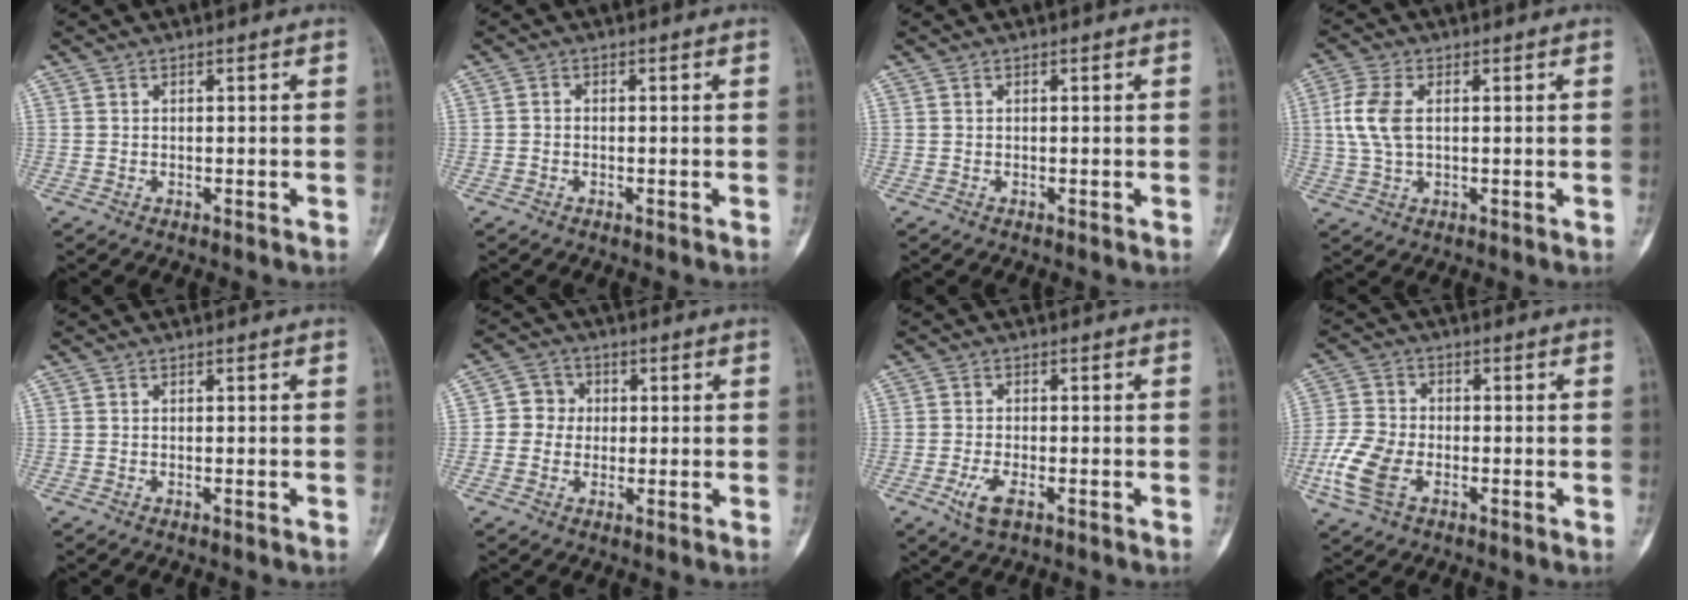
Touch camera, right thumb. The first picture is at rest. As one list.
[{"total": 0.8, "force": [-0.3, 0.6, 0.4], "torque": [-0.004, 0.002, -0.009]}, {"total": 0.0}, {"total": 7.2, "force": [0.8, 4.2, 5.9], "torque": [-0.138, 0.007, 0.014]}, {"total": 0.0}, {"total": 5.2, "force": [0.1, 4.9, 1.7], "torque": [-0.001, 0.009, -0.007]}, {"total": 4.4, "force": [-2.0, 1.8, 3.4], "torque": [-0.072, 0.002, -0.035]}, {"total": 9.2, "force": [-3.4, 5.8, 6.4], "torque": [-0.145, 0.009, -0.072]}]